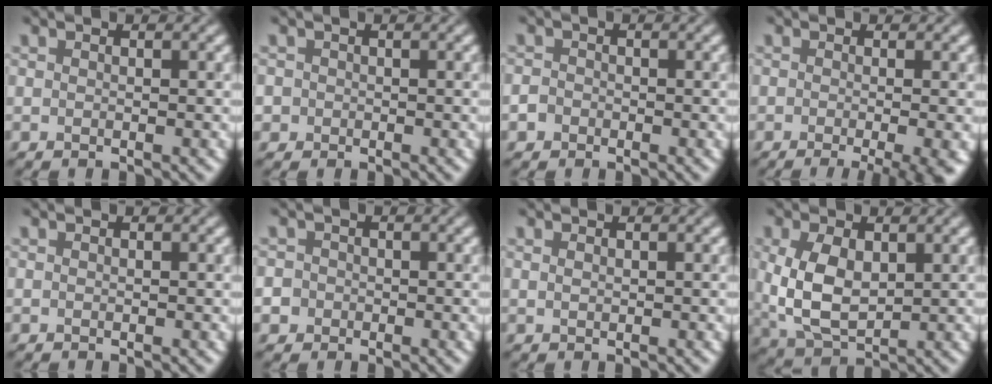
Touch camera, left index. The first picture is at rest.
{"total": 1.1, "force": [-0.1, 1.1, 0.1], "torque": [0.012, -0.003, -0.006]}
{"total": 1.6, "force": [-0.7, 1.4, 0.5], "torque": [0.004, 0.004, -0.015]}
{"total": 6.3, "force": [-2.5, 2.1, 5.4], "torque": [-0.050, -0.009, -0.032]}
{"total": 0.0}
{"total": 4.1, "force": [-1.2, 3.8, 0.9], "torque": [-0.001, 0.008, -0.052]}
{"total": 0.5, "force": [0.2, 0.3, 0.3], "torque": [-0.008, 0.001, 0.005]}
{"total": 6.2, "force": [0.7, 3.9, 4.8], "torque": [-0.107, -0.001, 0.020]}